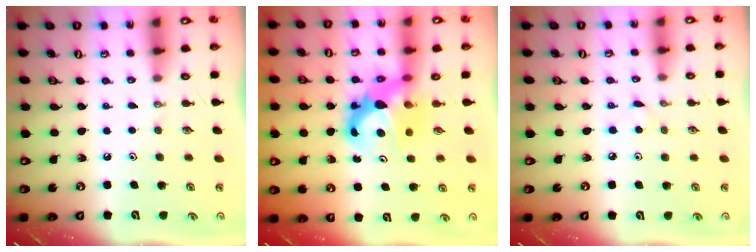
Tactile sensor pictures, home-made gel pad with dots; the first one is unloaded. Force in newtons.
{"total": 8.2, "press": 8.2, "slide": 0.7}
{"total": 3.1, "press": 3.1, "slide": 0.2}